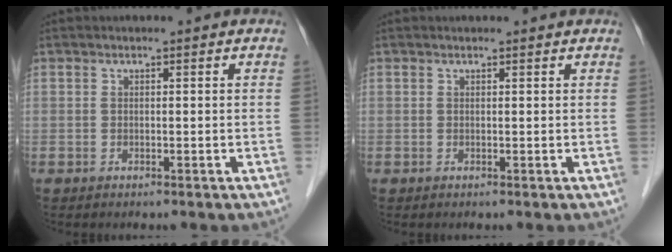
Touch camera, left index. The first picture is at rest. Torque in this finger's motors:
{"motor_torque": [0.29, -0.47, -0.07, 0.00]}